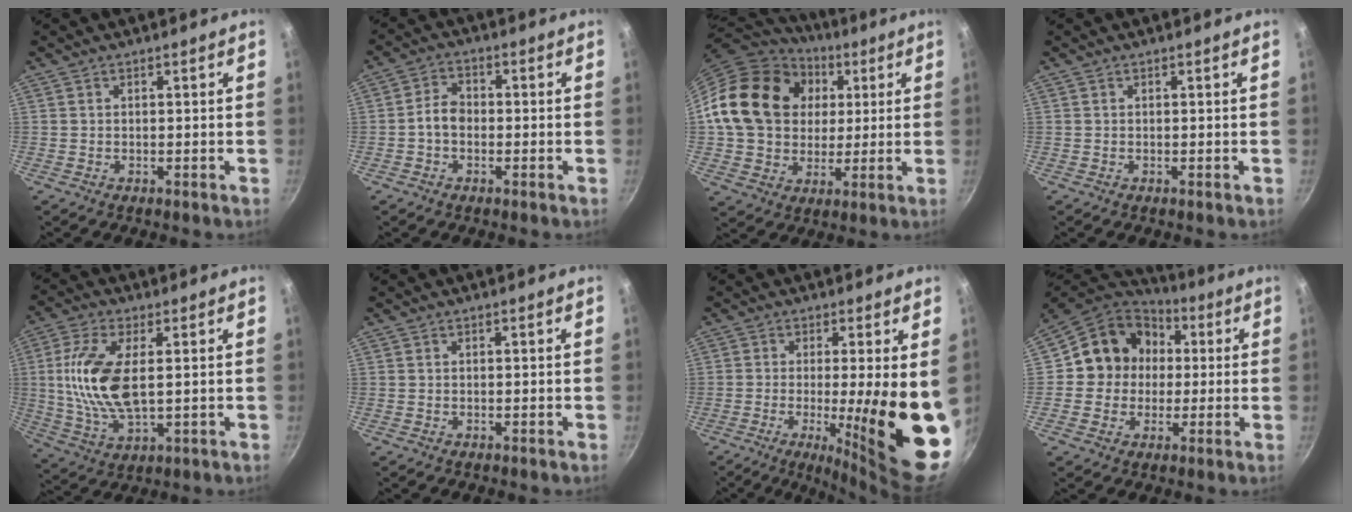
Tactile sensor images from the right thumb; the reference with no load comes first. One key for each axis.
{"total": 4.3, "fx": -0.9, "fy": 3.2, "fz": 2.7, "tx": -0.036, "ty": 0.021, "tz": -0.023}
{"total": 21.9, "fx": 4.5, "fy": 17.7, "fz": 12.1, "tx": -0.191, "ty": 0.016, "tz": 0.080}
{"total": 0.0}
{"total": 13.8, "fx": 1.8, "fy": 6.3, "fz": 12.2, "tx": -0.247, "ty": -0.005, "tz": 0.035}
{"total": 0.0}
{"total": 16.9, "fx": -2.1, "fy": 3.5, "fz": 16.5, "tx": -0.216, "ty": -0.024, "tz": -0.020}
{"total": 13.9, "fx": 1.3, "fy": 12.6, "fz": 5.5, "tx": -0.055, "ty": 0.029, "tz": 0.003}